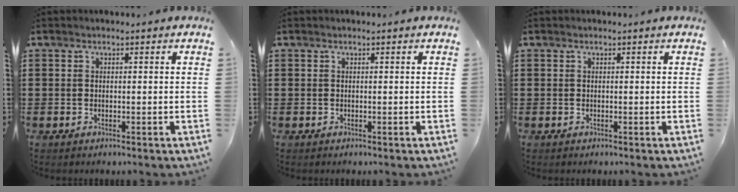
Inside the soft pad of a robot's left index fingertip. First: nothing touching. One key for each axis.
{"total": 0.0}
{"total": 0.0}